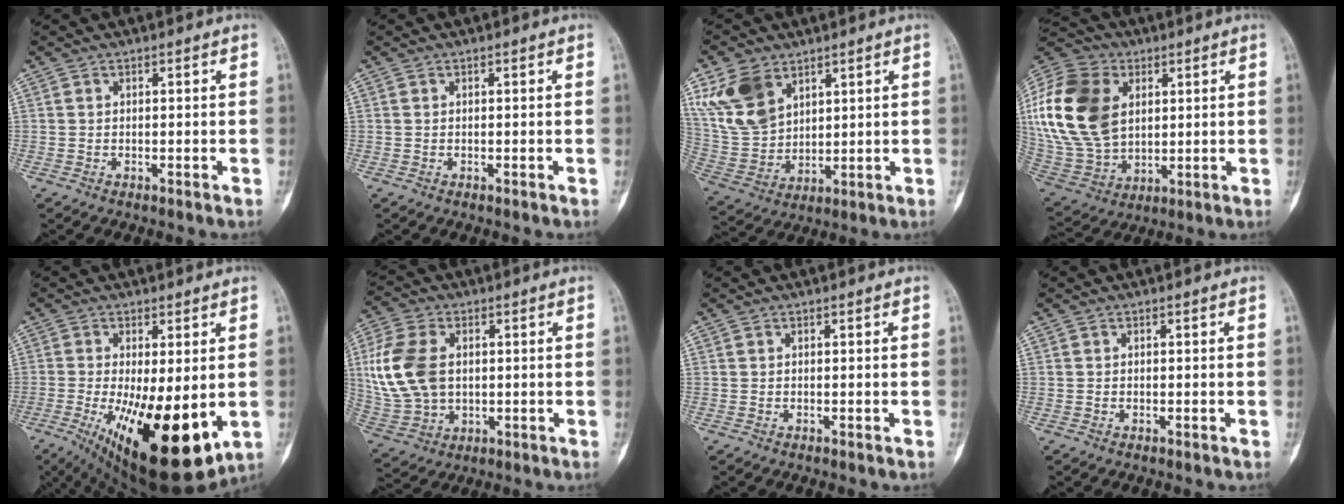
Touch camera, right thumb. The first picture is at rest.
{"total": 0.0}
{"total": 12.8, "force": [6.7, 8.4, 7.0], "torque": [-0.128, -0.020, 0.152]}
{"total": 25.5, "force": [5.6, 17.7, 17.5], "torque": [-0.377, -0.001, 0.113]}
{"total": 20.5, "force": [-4.6, 7.7, 18.4], "torque": [-0.270, -0.035, -0.045]}
{"total": 14.9, "force": [2.1, 10.2, 10.6], "torque": [-0.222, 0.001, 0.047]}
{"total": 0.0}
{"total": 0.0}